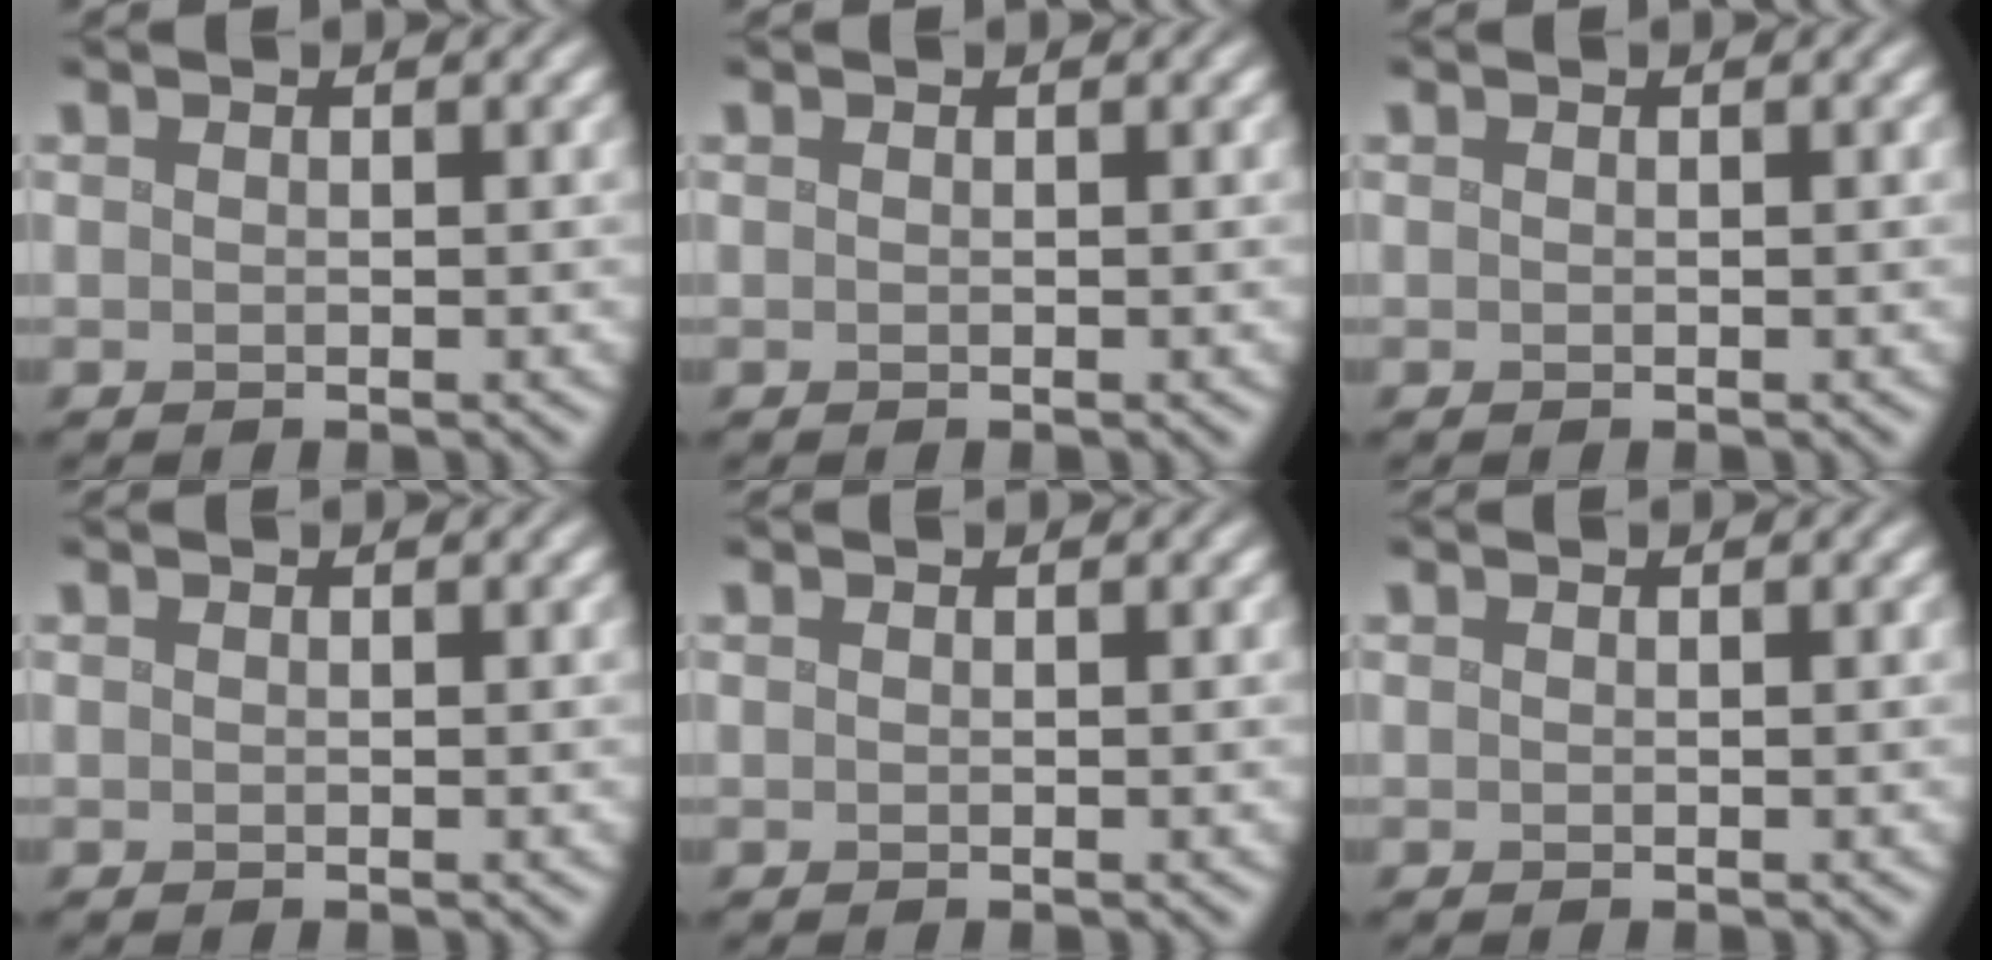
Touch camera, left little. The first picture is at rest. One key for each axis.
{"total": 0.0}
{"total": 0.0}
{"total": 0.0}
{"total": 0.0}
{"total": 0.0}